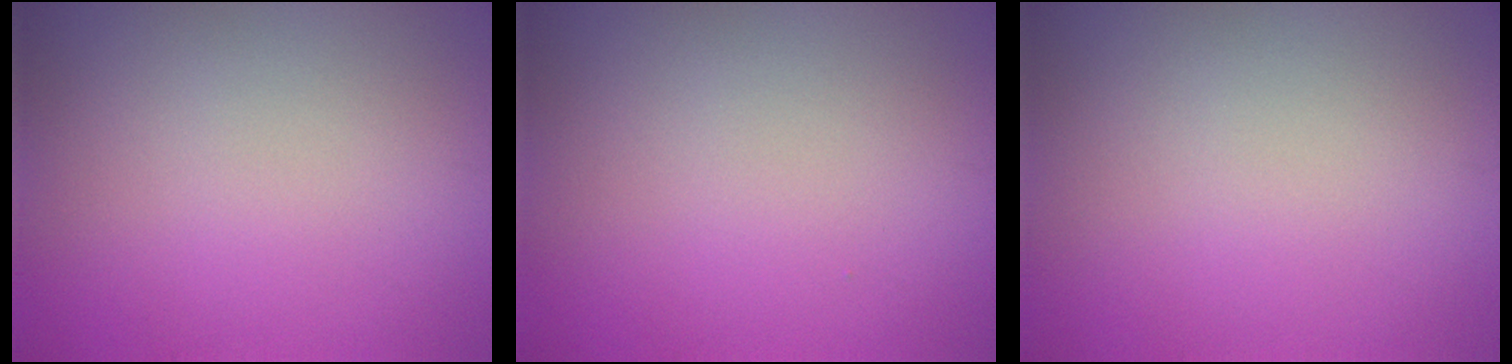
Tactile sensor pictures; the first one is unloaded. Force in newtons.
{"total": 0.0}
{"total": 0.0}